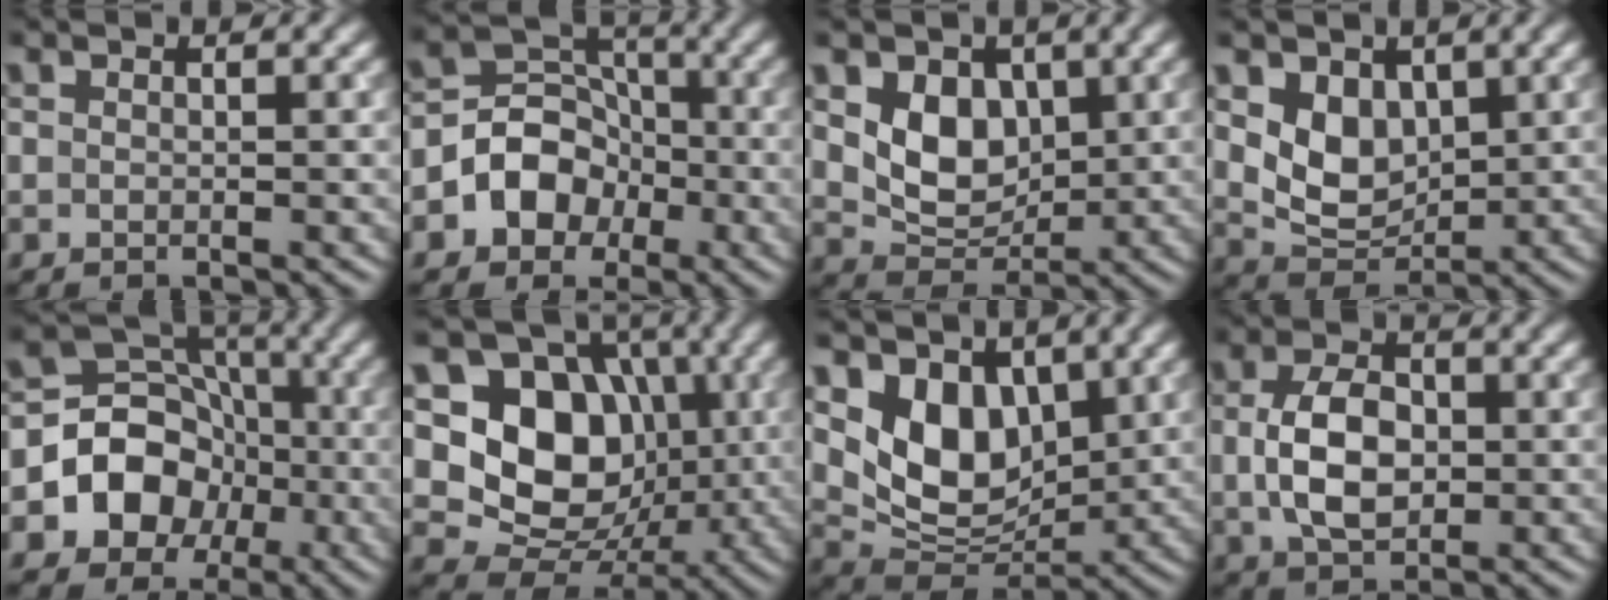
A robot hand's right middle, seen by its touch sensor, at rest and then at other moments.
{"total": 5.5, "force": [-2.0, 4.6, 2.3], "torque": [-0.008, 0.009, -0.055]}
{"total": 5.2, "force": [1.2, 3.9, 3.2], "torque": [-0.063, -0.012, 0.024]}
{"total": 4.7, "force": [1.4, 3.4, 2.8], "torque": [-0.059, -0.013, 0.029]}
{"total": 8.0, "force": [-2.2, 6.9, 3.4], "torque": [-0.035, 0.005, -0.066]}
{"total": 10.7, "force": [1.0, 8.5, 6.3], "torque": [-0.101, -0.011, 0.009]}
{"total": 6.9, "force": [2.5, 4.7, 4.4], "torque": [-0.081, -0.023, 0.045]}
{"total": 5.6, "force": [-0.1, 3.7, 4.3], "torque": [-0.088, -0.002, -0.002]}